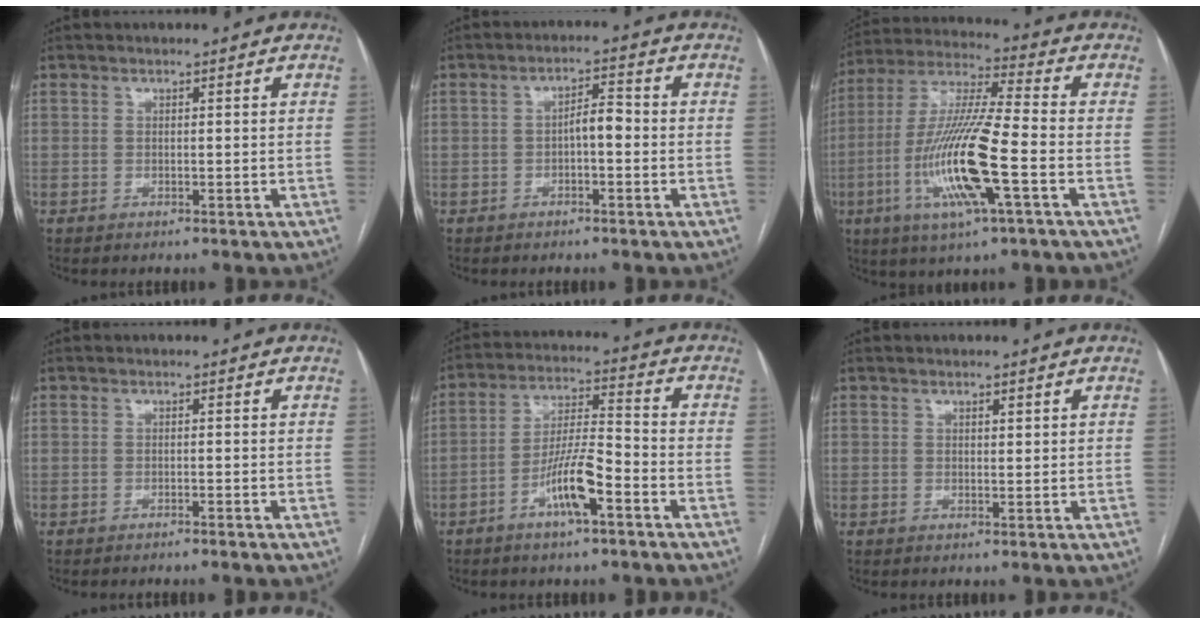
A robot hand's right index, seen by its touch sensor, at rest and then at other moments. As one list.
[{"total": 3.4, "force": [-0.7, 1.2, 3.1], "torque": [-0.047, 0.014, -0.010]}, {"total": 16.5, "force": [-4.9, 1.1, 15.7], "torque": [-0.323, -0.012, -0.093]}, {"total": 1.2, "force": [-1.0, -0.3, 0.5], "torque": [-0.009, 0.003, -0.015]}, {"total": 9.0, "force": [-4.4, 1.4, 7.8], "torque": [-0.152, 0.005, -0.080]}, {"total": 0.9, "force": [0.5, 0.3, 0.7], "torque": [-0.010, -0.001, 0.008]}]